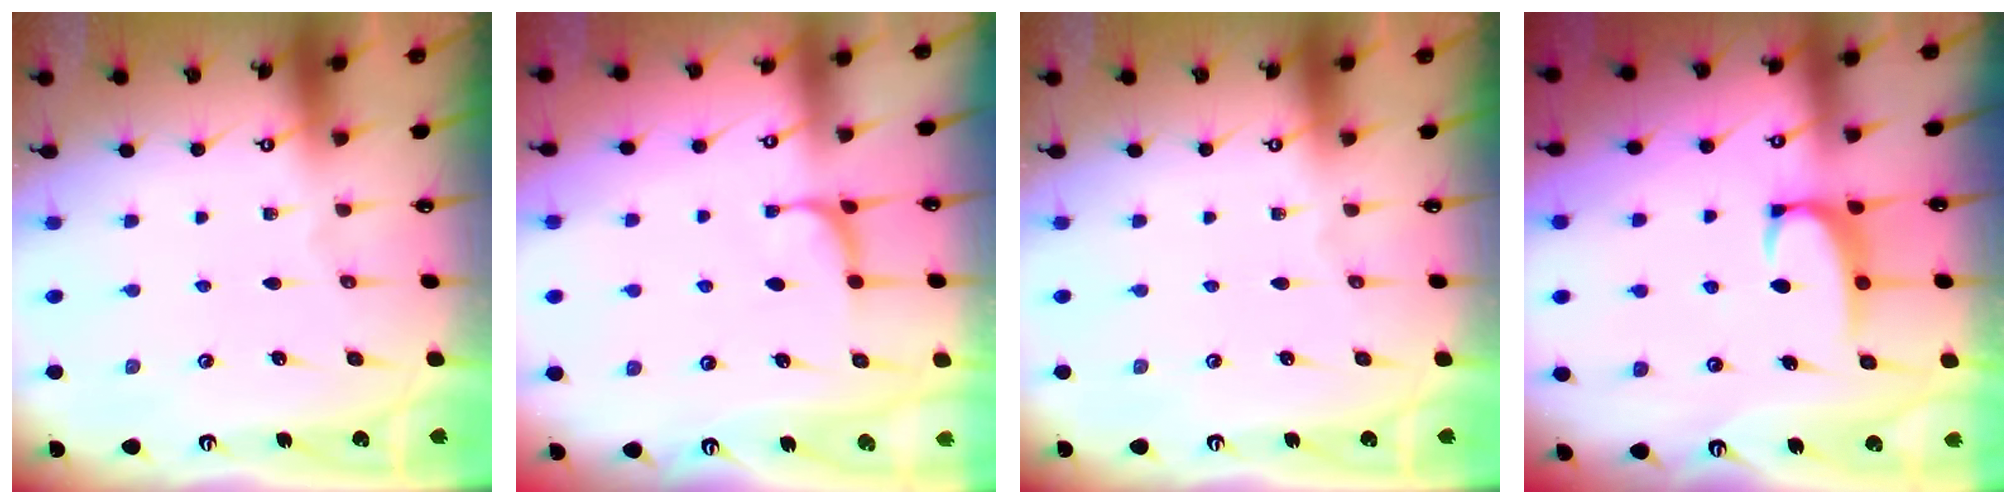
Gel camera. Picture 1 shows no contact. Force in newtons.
{"total": 2.1, "press": 2.0, "slide": 0.6}
{"total": 0.0}
{"total": 2.2, "press": 2.1, "slide": 0.6}